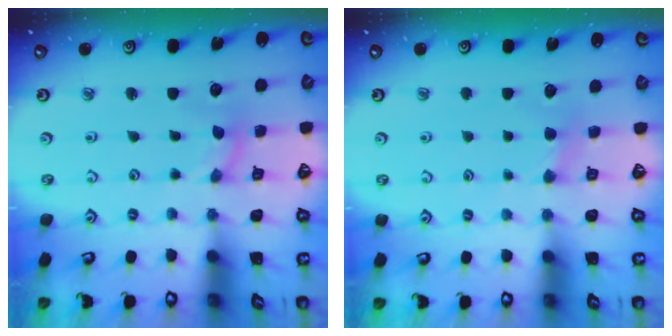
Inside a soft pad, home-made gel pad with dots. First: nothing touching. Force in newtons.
{"total": 2.9, "press": 2.8, "slide": 0.4}